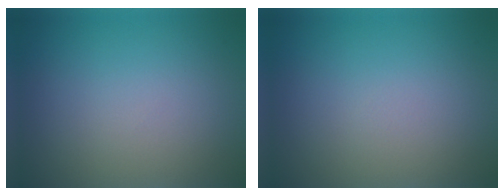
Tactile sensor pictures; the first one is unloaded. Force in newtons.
{"total": 0.0}